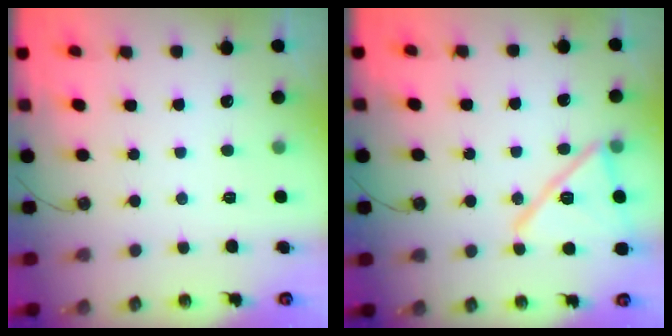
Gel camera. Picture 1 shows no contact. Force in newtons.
{"total": 16.3, "press": 16.3, "slide": 0.4}